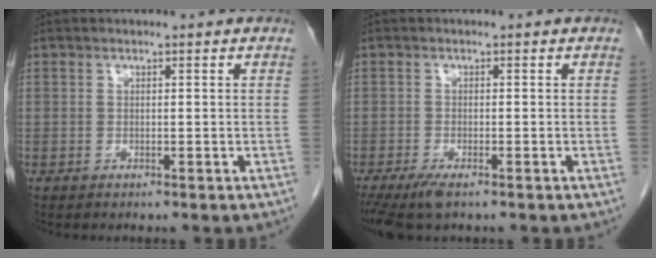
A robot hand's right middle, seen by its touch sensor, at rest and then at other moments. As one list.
[{"total": 4.1, "force": [-2.8, 0.9, 2.8], "torque": [-0.054, -0.012, -0.050]}]